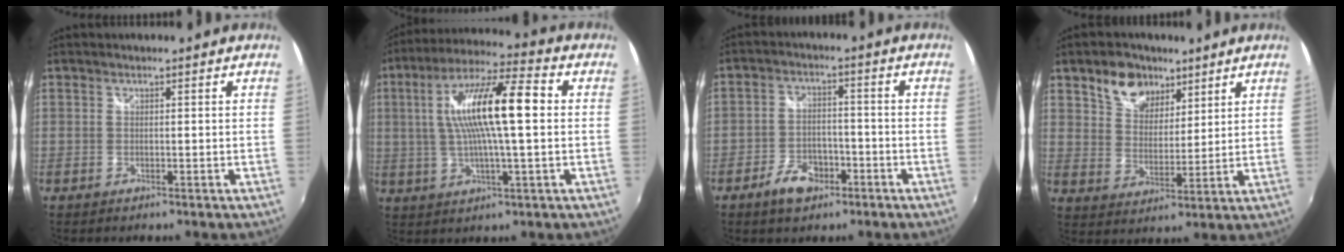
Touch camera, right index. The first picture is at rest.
{"total": 15.5, "force": [1.9, 2.5, 15.2], "torque": [-0.279, 0.017, 0.029]}
{"total": 7.2, "force": [-4.4, 4.3, 3.9], "torque": [-0.087, 0.006, -0.072]}
{"total": 9.3, "force": [6.1, 6.1, 3.6], "torque": [-0.067, 0.022, 0.111]}